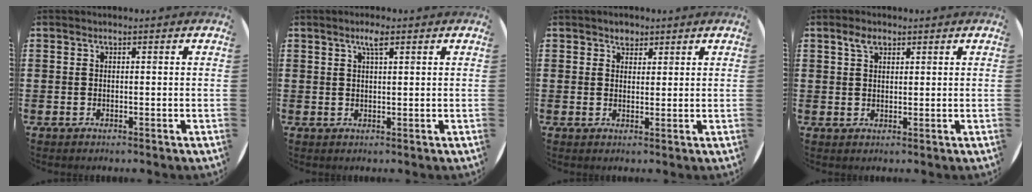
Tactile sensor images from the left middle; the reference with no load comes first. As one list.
[{"total": 2.3, "force": [1.5, 0.4, 1.8], "torque": [-0.036, 0.005, 0.024]}, {"total": 1.7, "force": [1.5, 0.9, 0.2], "torque": [0.011, -0.005, 0.026]}, {"total": 2.4, "force": [1.6, 1.4, 1.1], "torque": [-0.016, 0.001, 0.029]}]